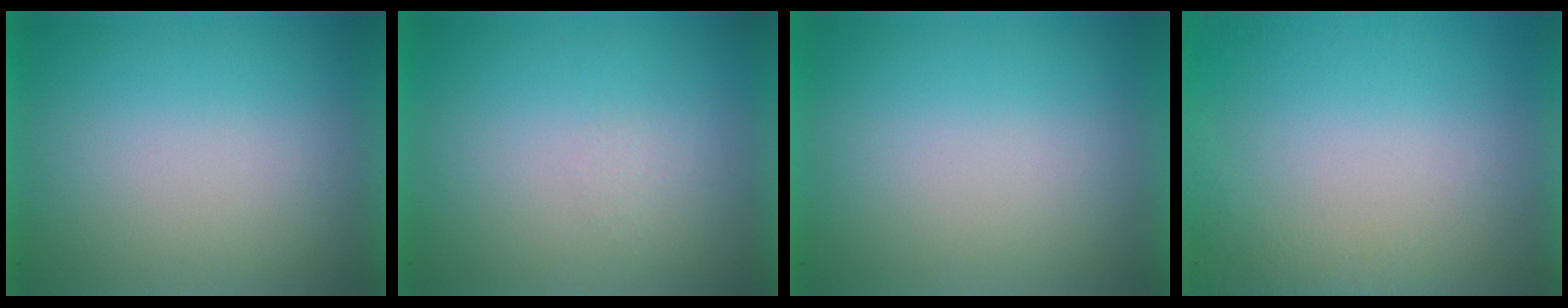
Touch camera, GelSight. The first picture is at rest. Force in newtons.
{"total": 1.3}
{"total": 0.0}
{"total": 2.8}